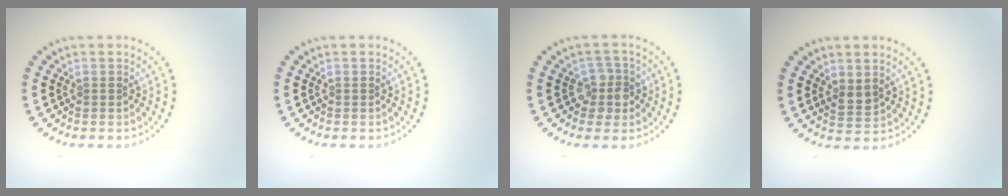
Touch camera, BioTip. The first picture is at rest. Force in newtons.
{"total": 0.0}
{"total": 2.6, "press": 2.2, "slide": 1.3}
{"total": 1.4, "press": 1.3, "slide": 0.6}